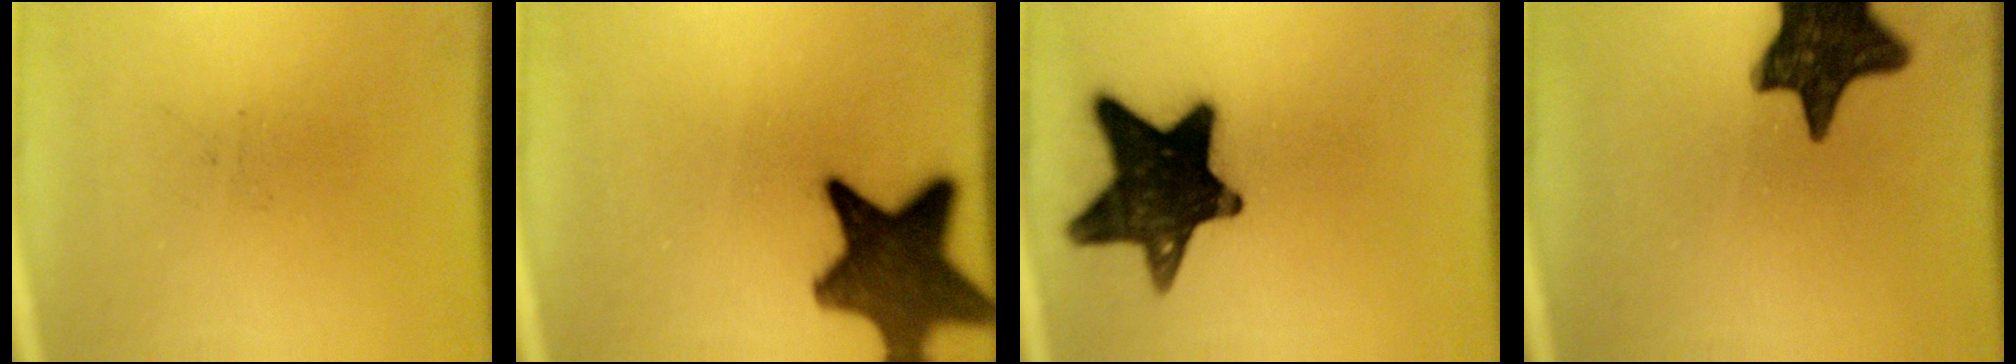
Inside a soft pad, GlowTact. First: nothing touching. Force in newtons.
{"total": 13.7}
{"total": 17.1}
{"total": 15.1}